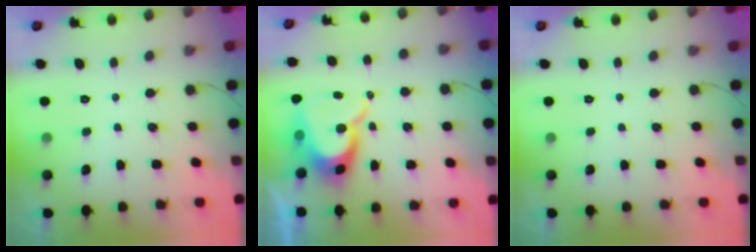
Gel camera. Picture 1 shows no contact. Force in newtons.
{"total": 14.7, "press": 14.7, "slide": 1.4}
{"total": 0.0}